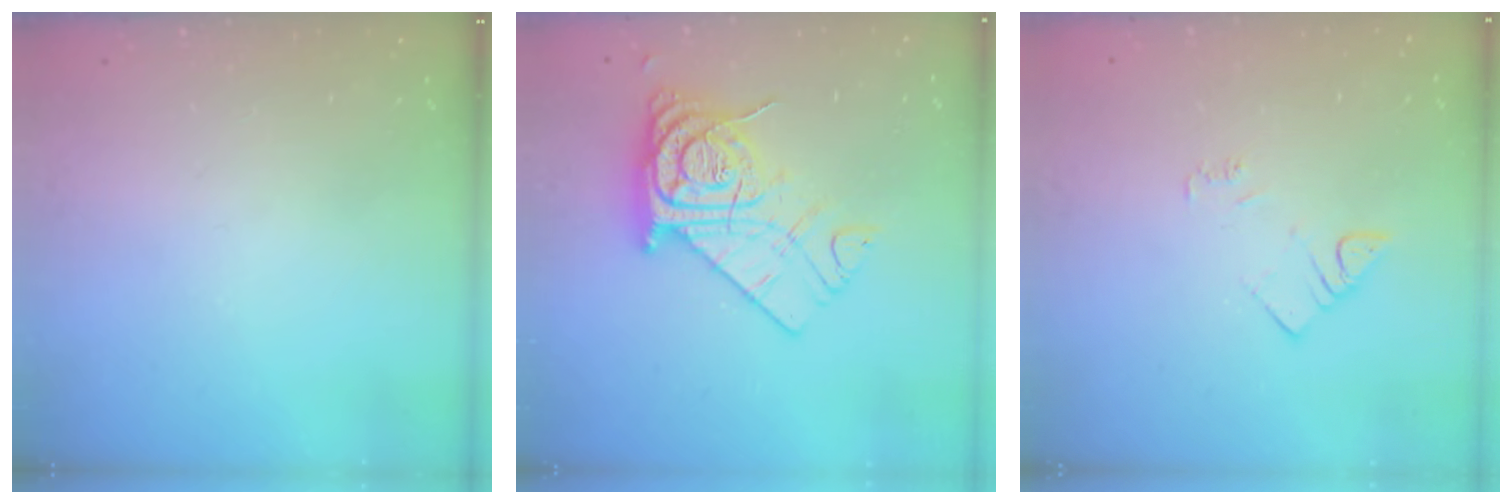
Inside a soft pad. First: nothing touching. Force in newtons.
{"total": 15.3, "press": 15.2, "slide": 1.5}
{"total": 4.5, "press": 4.5, "slide": 0.5}